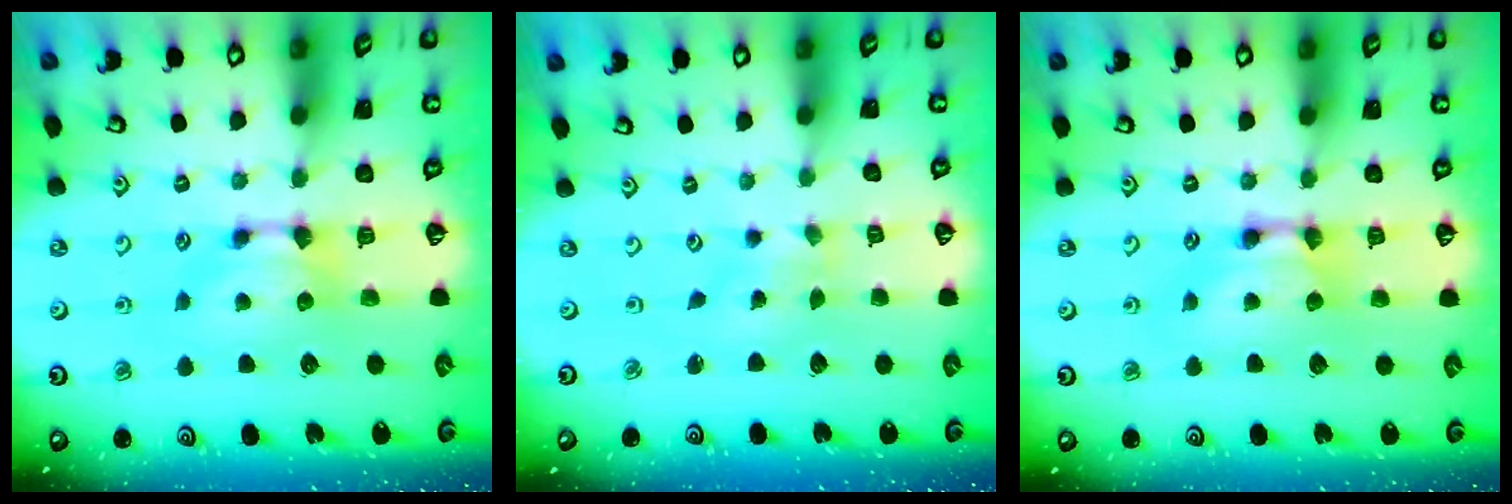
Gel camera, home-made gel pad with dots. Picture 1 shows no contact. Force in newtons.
{"total": 4.4, "press": 4.3, "slide": 0.7}
{"total": 2.1, "press": 2.1, "slide": 0.1}